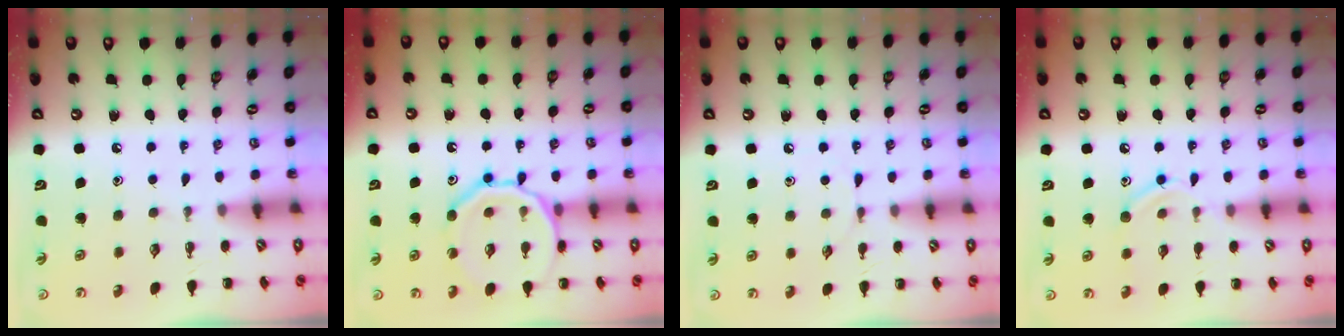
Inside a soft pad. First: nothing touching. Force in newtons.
{"total": 14.7, "press": 14.6, "slide": 1.4}
{"total": 3.8, "press": 3.6, "slide": 1.4}
{"total": 9.7, "press": 9.5, "slide": 1.7}